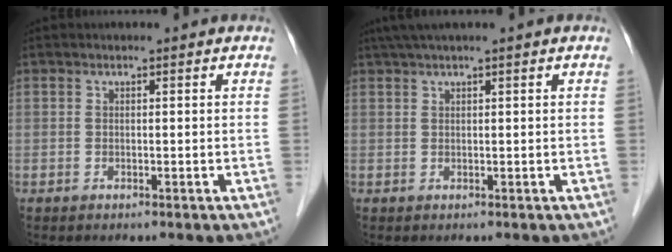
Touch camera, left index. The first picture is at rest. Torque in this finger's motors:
{"motor_torque": [0.62, -0.57, 0.23, 0.14]}